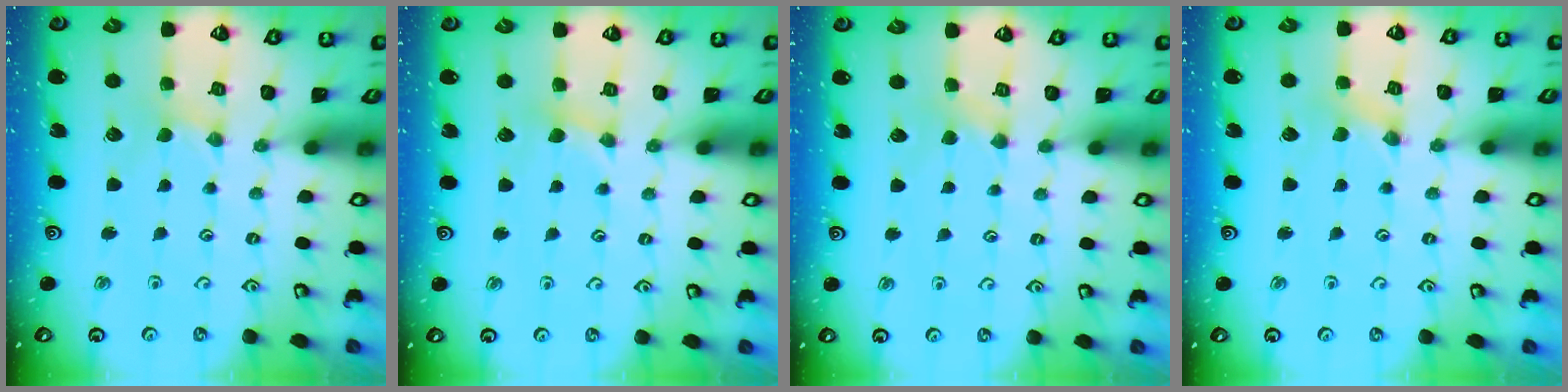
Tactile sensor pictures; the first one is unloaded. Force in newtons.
{"total": 2.1, "press": 2.0, "slide": 0.3}
{"total": 2.1, "press": 2.1, "slide": 0.5}
{"total": 0.0}